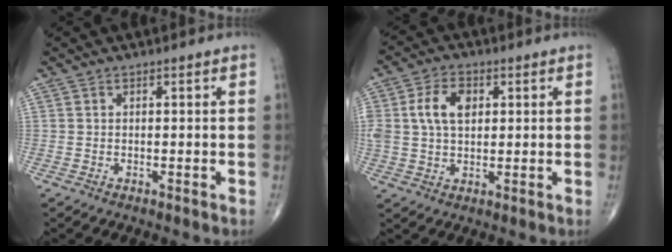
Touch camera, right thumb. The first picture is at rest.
{"total": 7.7, "force": [1.7, 5.1, 5.5], "torque": [-0.097, 0.006, 0.032]}